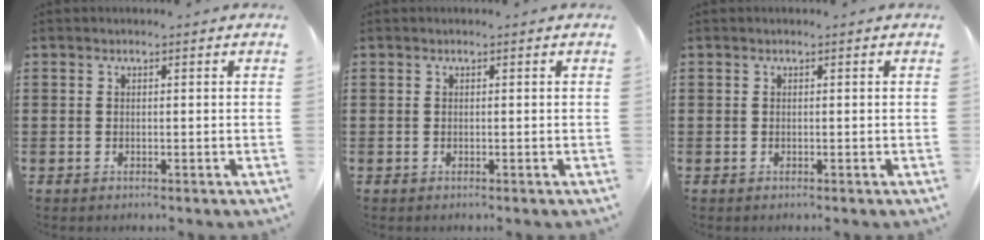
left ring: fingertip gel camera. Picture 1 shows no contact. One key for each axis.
{"total": 0.0}
{"total": 0.0}